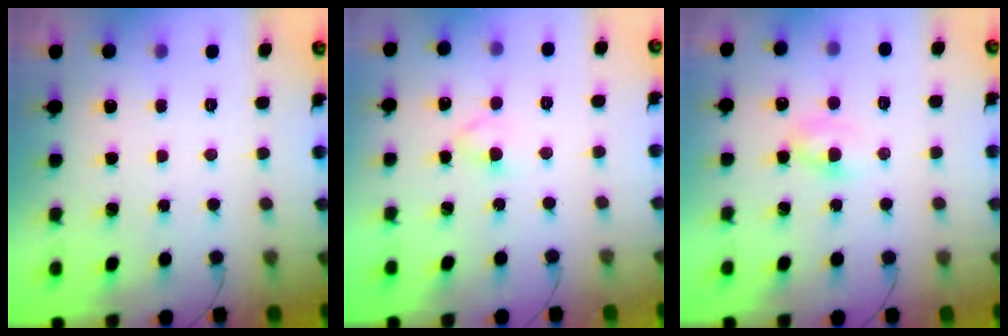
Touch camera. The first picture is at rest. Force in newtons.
{"total": 3.0, "press": 2.7, "slide": 1.2}
{"total": 2.4, "press": 2.2, "slide": 1.0}